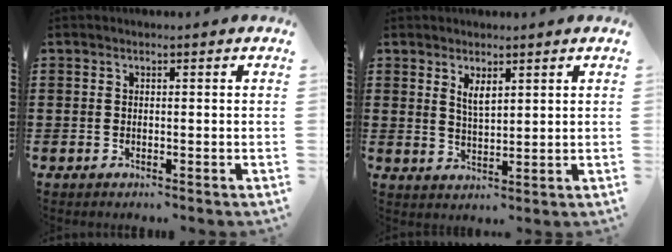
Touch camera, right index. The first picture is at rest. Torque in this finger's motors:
{"motor_torque": [0.08, -0.02, 0.12, 0.03]}